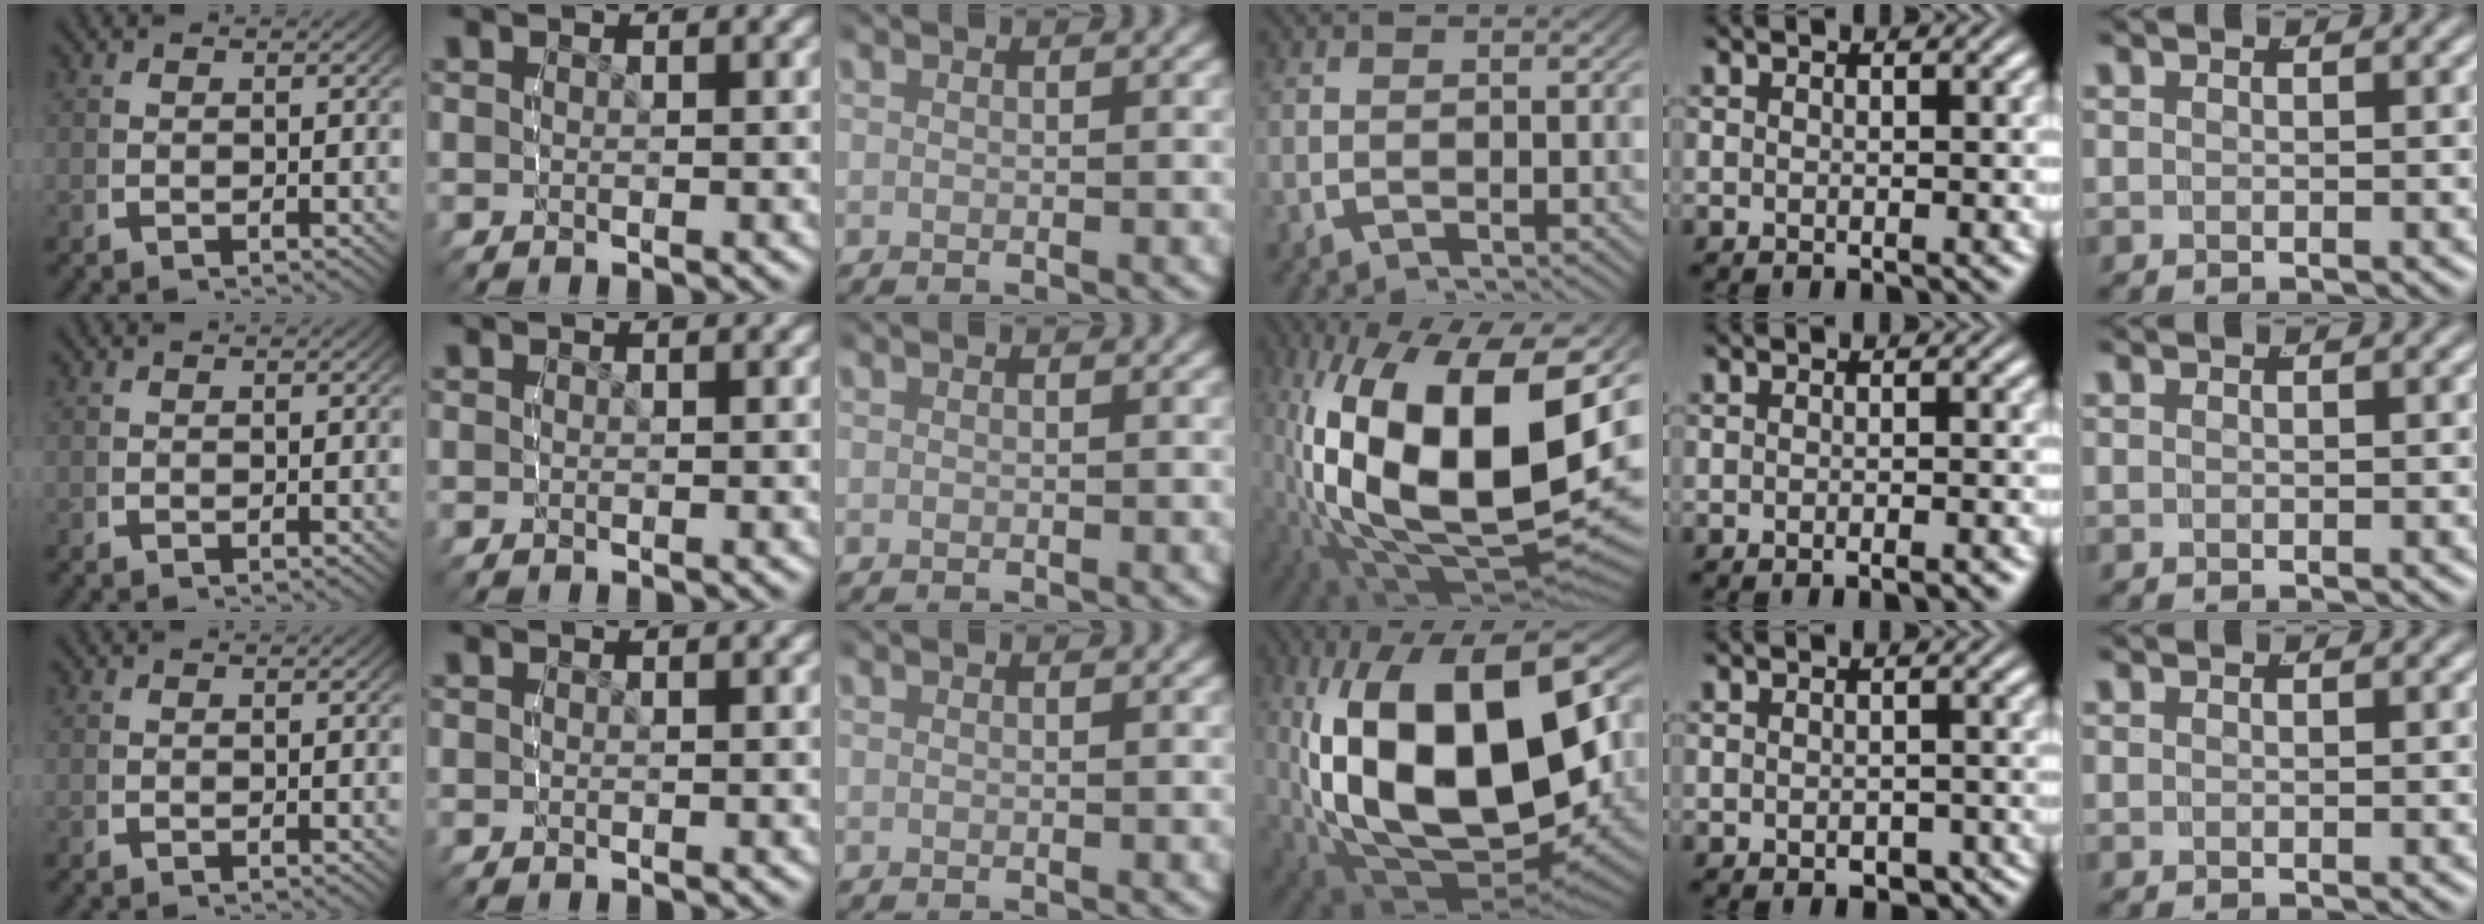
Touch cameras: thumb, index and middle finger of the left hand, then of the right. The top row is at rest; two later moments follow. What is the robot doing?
{"motion": "lift_and_place", "object": "tape"}